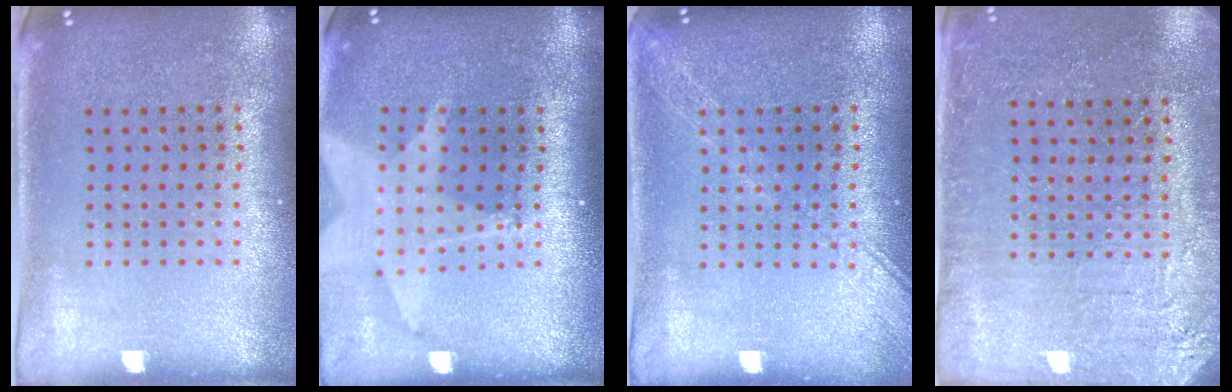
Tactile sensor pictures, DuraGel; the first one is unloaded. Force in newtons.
{"total": 1.8, "press": 1.5, "slide": 1.0}
{"total": 2.4, "press": 2.3, "slide": 0.4}
{"total": 2.9, "press": 2.8, "slide": 0.5}